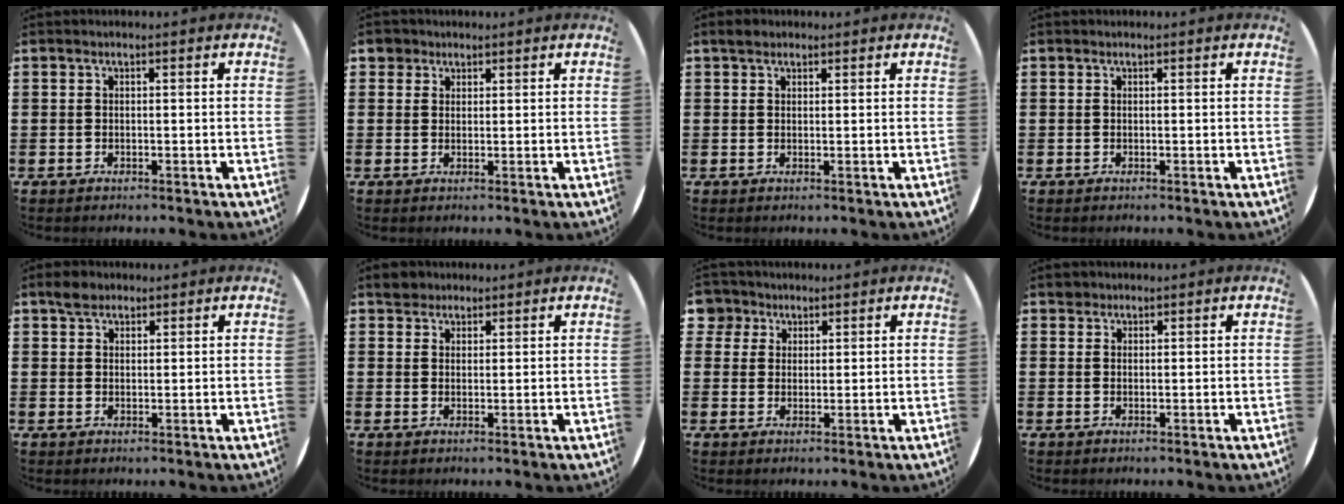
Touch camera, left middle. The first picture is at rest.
{"total": 2.3, "force": [1.8, 1.5, 0.2], "torque": [-0.004, 0.005, 0.032]}
{"total": 1.3, "force": [1.1, 0.7, 0.3], "torque": [0.001, 0.002, 0.019]}
{"total": 0.0}
{"total": 2.4, "force": [2.0, 1.2, 0.6], "torque": [-0.007, 0.002, 0.037]}
{"total": 2.5, "force": [2.2, 1.3, 0.0], "torque": [0.000, 0.004, 0.043]}
{"total": 3.6, "force": [2.4, 2.6, 0.1], "torque": [-0.006, 0.007, 0.047]}
{"total": 1.3, "force": [1.2, 0.6, 0.1], "torque": [0.004, -0.002, 0.021]}